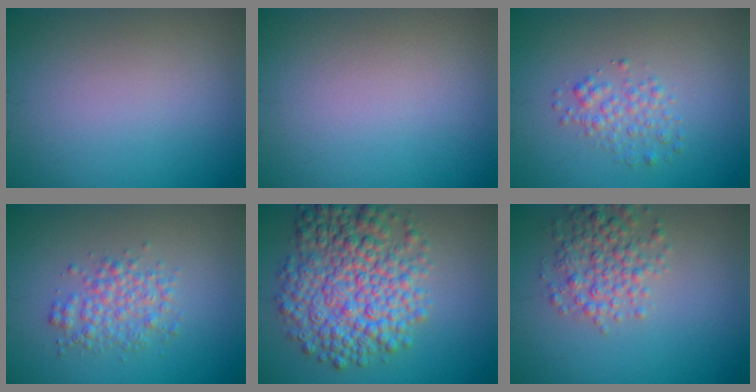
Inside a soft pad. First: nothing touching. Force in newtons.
{"total": 0.0}
{"total": 2.0, "press": 2.0, "slide": 0.1}
{"total": 2.7, "press": 2.7, "slide": 0.0}
{"total": 8.9, "press": 8.9, "slide": 0.2}
{"total": 3.7, "press": 3.7, "slide": 0.1}